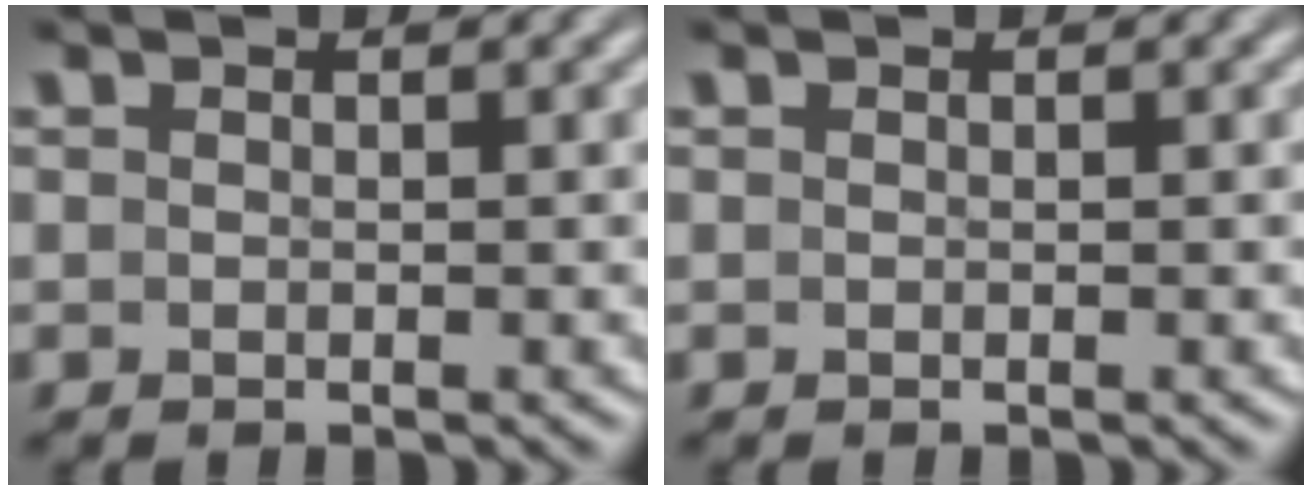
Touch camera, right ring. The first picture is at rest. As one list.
[{"total": 0.0}]